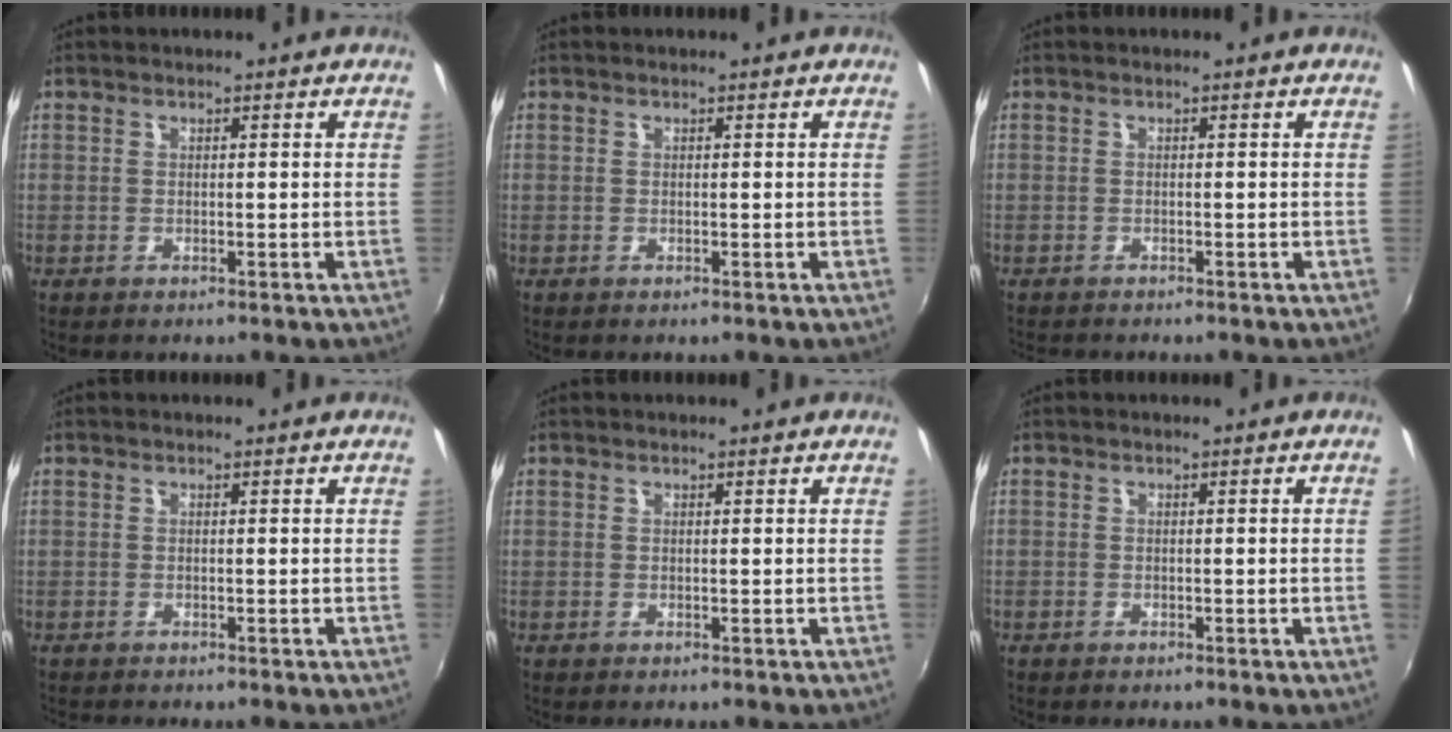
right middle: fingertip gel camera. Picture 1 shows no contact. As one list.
[{"total": 0.0}, {"total": 1.4, "force": [-1.3, 0.1, 0.4], "torque": [-0.010, -0.008, -0.020]}, {"total": 0.8, "force": [-0.7, 0.0, 0.2], "torque": [-0.004, -0.004, -0.013]}, {"total": 0.0}, {"total": 0.6, "force": [-0.3, -0.3, 0.4], "torque": [-0.006, 0.001, -0.005]}]